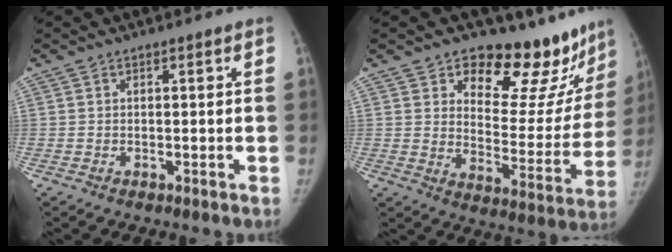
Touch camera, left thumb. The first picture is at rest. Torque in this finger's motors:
{"motor_torque": [0.13, 0.11, 0.83, -0.51, 0.03]}